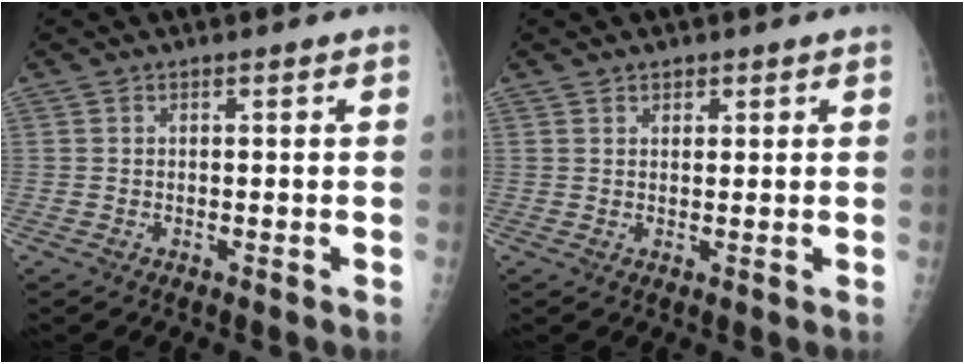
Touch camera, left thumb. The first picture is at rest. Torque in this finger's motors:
{"motor_torque": [-0.25, 0.01, -0.15, -0.22, -0.07]}